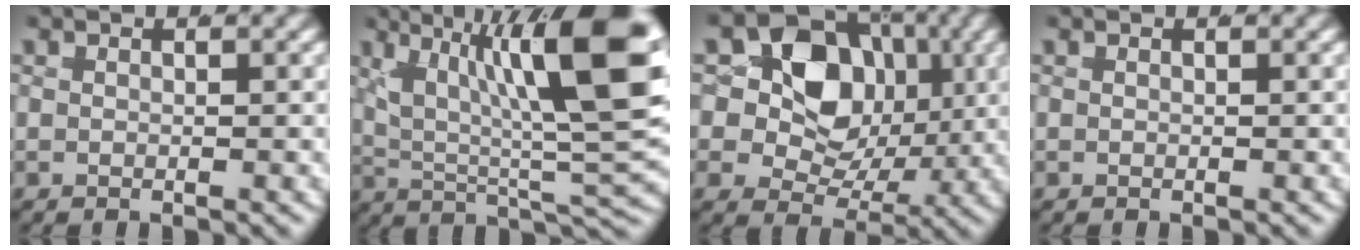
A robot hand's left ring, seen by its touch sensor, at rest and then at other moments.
{"total": 14.1, "force": [3.2, 6.3, 12.3], "torque": [-0.170, -0.001, 0.042]}
{"total": 14.6, "force": [0.4, 12.2, 8.0], "torque": [-0.174, -0.040, 0.005]}
{"total": 0.0}